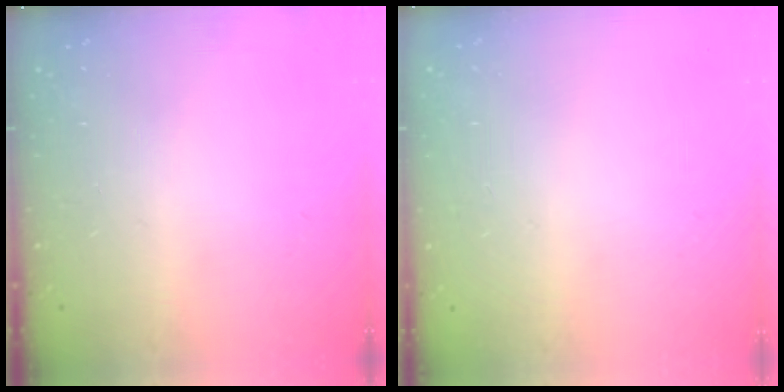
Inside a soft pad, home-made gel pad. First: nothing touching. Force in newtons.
{"total": 0.6, "press": 0.6, "slide": 0.1}